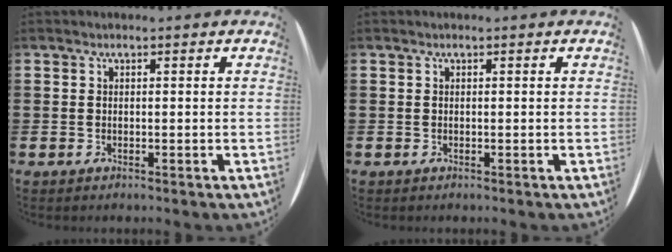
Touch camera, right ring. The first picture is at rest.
{"total": 0.0}